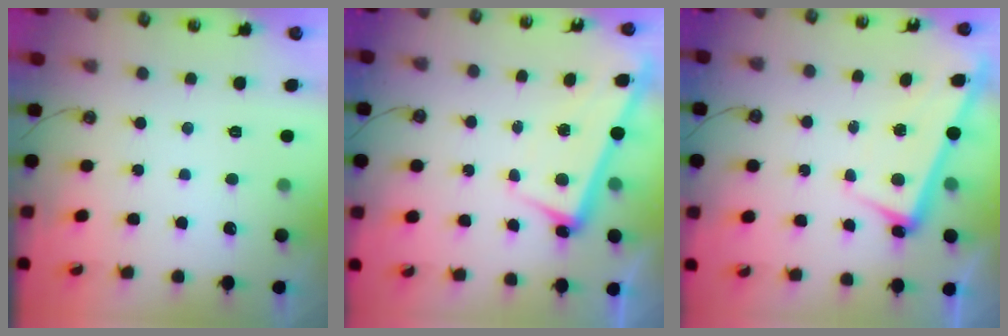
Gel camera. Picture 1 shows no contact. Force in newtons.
{"total": 2.2, "press": 2.1, "slide": 0.9}
{"total": 2.2, "press": 2.1, "slide": 0.9}